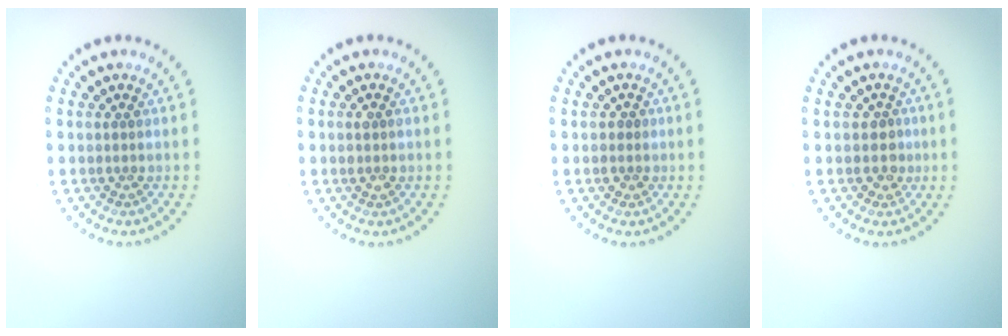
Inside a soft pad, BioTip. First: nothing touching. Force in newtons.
{"total": 1.1, "press": 1.1, "slide": 0.2}
{"total": 0.8, "press": 0.7, "slide": 0.4}
{"total": 1.7, "press": 1.4, "slide": 1.0}